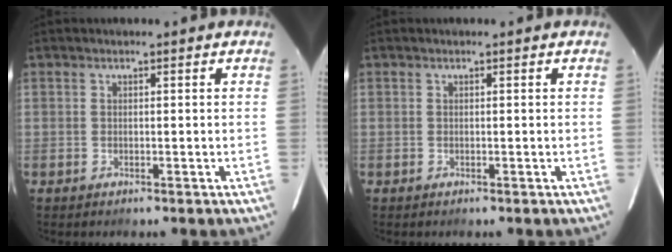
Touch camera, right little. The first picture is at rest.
{"total": 0.0}